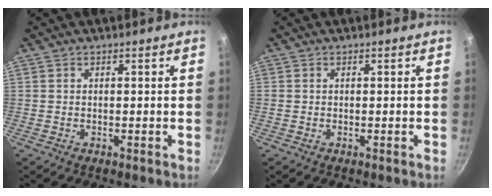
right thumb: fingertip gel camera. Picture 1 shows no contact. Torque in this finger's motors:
{"motor_torque": [0.06, 0.11, 0.12, 0.43, 0.01]}